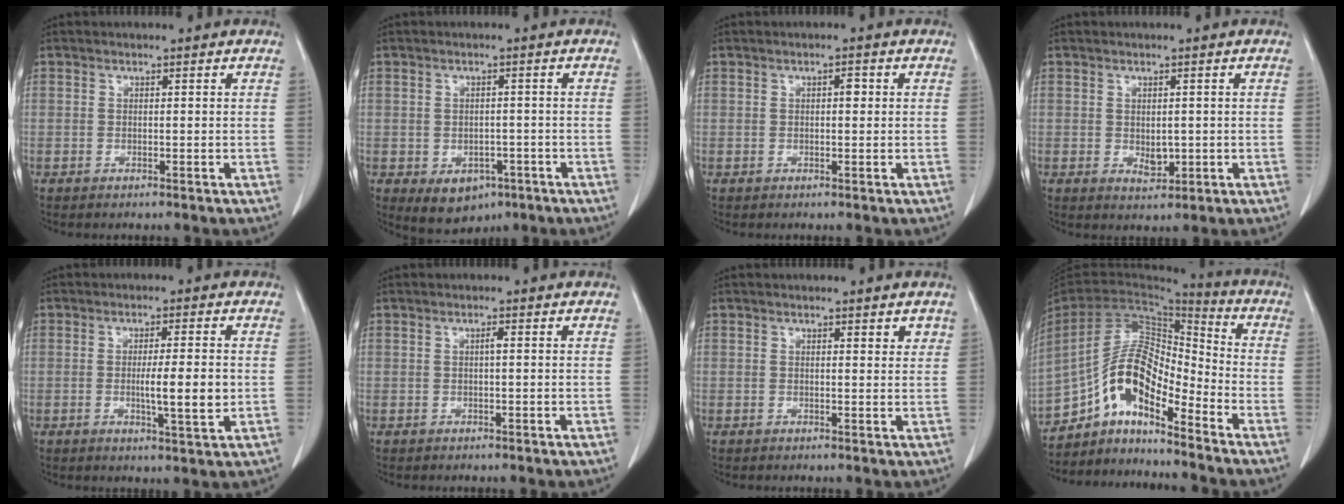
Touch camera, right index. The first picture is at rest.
{"total": 5.6, "force": [-2.6, 4.2, 2.7], "torque": [-0.036, 0.002, -0.022]}
{"total": 1.3, "force": [0.3, 0.6, 1.1], "torque": [-0.014, 0.004, 0.005]}
{"total": 2.5, "force": [-0.2, 1.6, 1.9], "torque": [-0.028, -0.005, 0.006]}
{"total": 6.1, "force": [-0.6, 0.4, 6.0], "torque": [-0.098, -0.009, -0.009]}
{"total": 0.7, "force": [0.2, 0.2, 0.7], "torque": [-0.013, 0.002, 0.003]}
{"total": 1.8, "force": [1.3, 0.7, 1.0], "torque": [-0.009, -0.005, 0.017]}
{"total": 11.6, "force": [-7.9, 3.6, 7.7], "torque": [-0.145, 0.040, -0.143]}